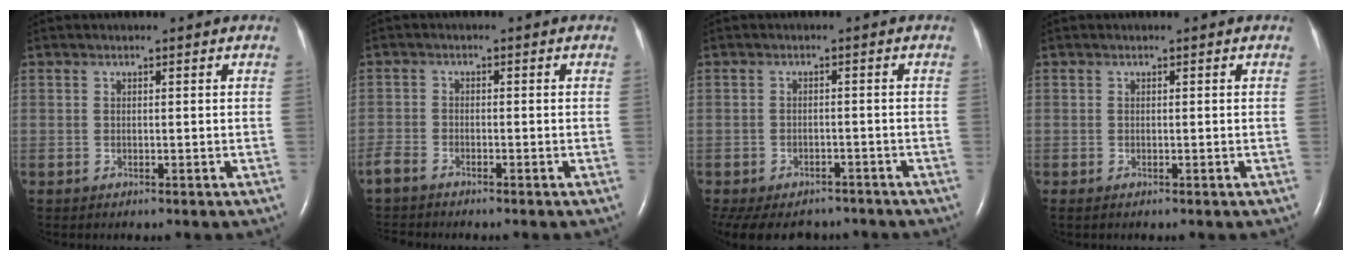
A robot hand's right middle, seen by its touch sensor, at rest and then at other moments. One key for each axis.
{"total": 3.4, "fx": -3.2, "fy": 0.7, "fz": 0.7, "tx": -0.014, "ty": -0.011, "tz": -0.062}
{"total": 14.4, "fx": -11.3, "fy": 7.3, "fz": 5.1, "tx": -0.147, "ty": -0.008, "tz": -0.144}
{"total": 0.0}